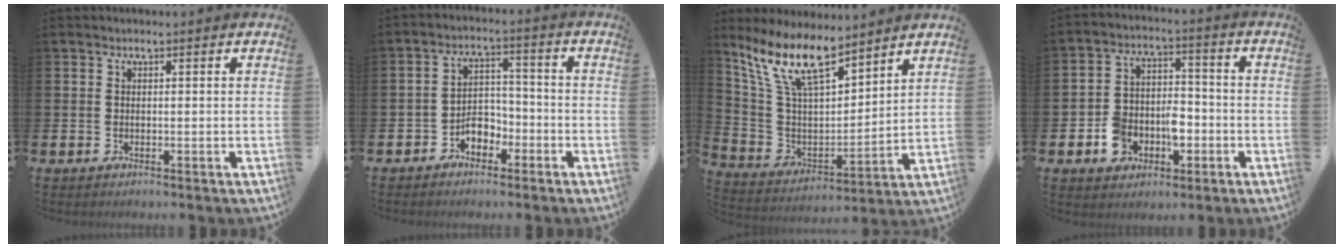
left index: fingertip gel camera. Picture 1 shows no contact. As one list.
[{"total": 4.0, "force": [-2.6, 2.4, 1.7], "torque": [-0.037, 0.010, -0.055]}, {"total": 11.6, "force": [9.4, 3.2, 5.9], "torque": [-0.153, -0.045, 0.169]}, {"total": 6.2, "force": [-2.8, 4.5, 3.2], "torque": [-0.065, 0.012, -0.051]}]